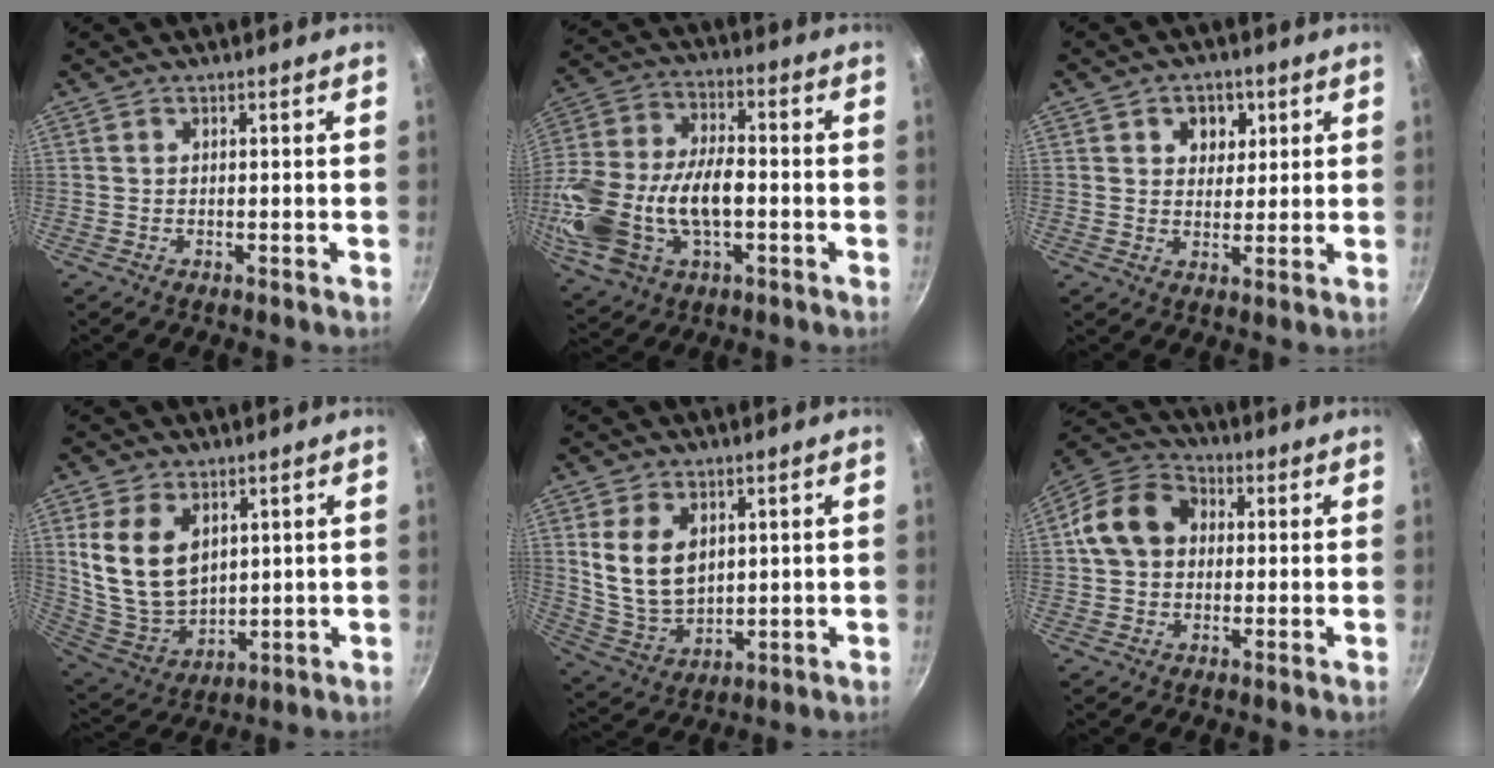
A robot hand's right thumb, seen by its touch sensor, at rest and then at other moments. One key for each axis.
{"total": 23.8, "fx": -4.4, "fy": 13.6, "fz": 18.9, "tx": -0.429, "ty": 0.012, "tz": -0.067}
{"total": 5.7, "fx": 2.4, "fy": 4.2, "fz": 2.9, "tx": -0.008, "ty": -0.007, "tz": 0.032}
{"total": 14.0, "fx": 4.4, "fy": 9.1, "fz": 9.6, "tx": -0.164, "ty": -0.020, "tz": 0.106}
{"total": 11.0, "fx": 3.2, "fy": 7.3, "fz": 7.7, "tx": -0.127, "ty": -0.018, "tz": 0.080}
{"total": 11.7, "fx": 1.3, "fy": 9.2, "fz": 7.1, "tx": -0.121, "ty": 0.028, "tz": 0.012}